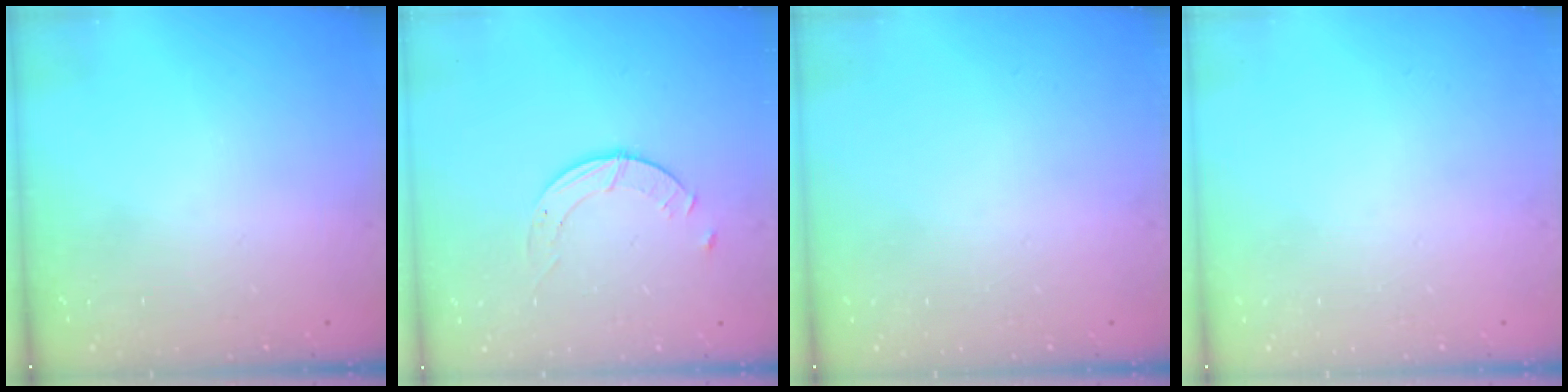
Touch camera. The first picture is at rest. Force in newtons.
{"total": 2.3, "press": 2.3, "slide": 0.3}
{"total": 0.0}
{"total": 0.0}